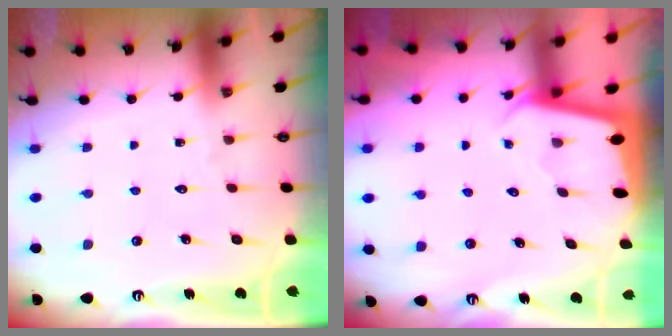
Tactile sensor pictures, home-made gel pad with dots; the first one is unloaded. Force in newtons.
{"total": 1.9, "press": 1.9, "slide": 0.1}